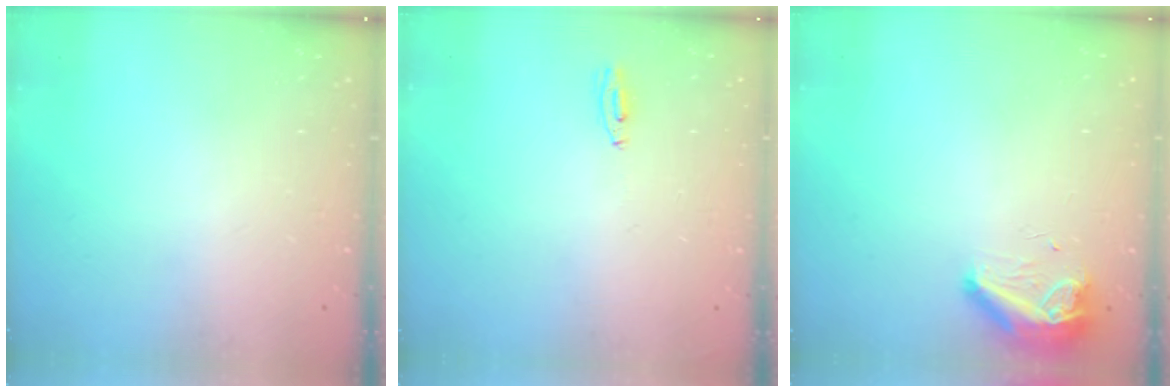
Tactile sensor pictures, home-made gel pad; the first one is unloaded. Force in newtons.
{"total": 3.1, "press": 2.8, "slide": 1.3}
{"total": 8.3, "press": 8.3, "slide": 0.9}